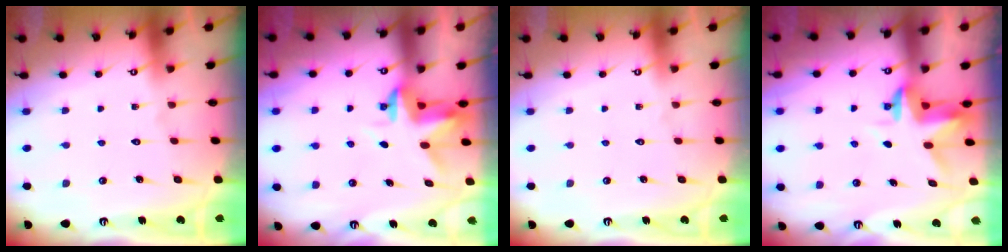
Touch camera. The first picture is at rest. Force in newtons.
{"total": 3.2, "press": 3.2, "slide": 0.4}
{"total": 0.0}
{"total": 3.2, "press": 3.1, "slide": 0.4}